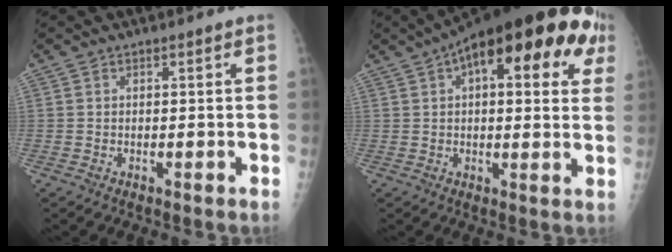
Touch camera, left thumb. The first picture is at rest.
{"total": 24.8, "force": [9.8, 9.6, 20.6], "torque": [-0.279, 0.028, 0.127]}